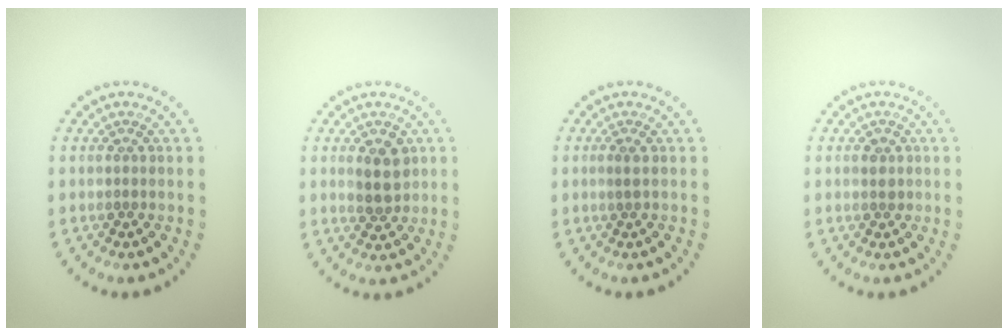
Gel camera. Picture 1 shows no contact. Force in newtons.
{"total": 2.8, "press": 2.8, "slide": 0.7}
{"total": 0.8, "press": 0.7, "slide": 0.3}
{"total": 1.1, "press": 1.1, "slide": 0.3}